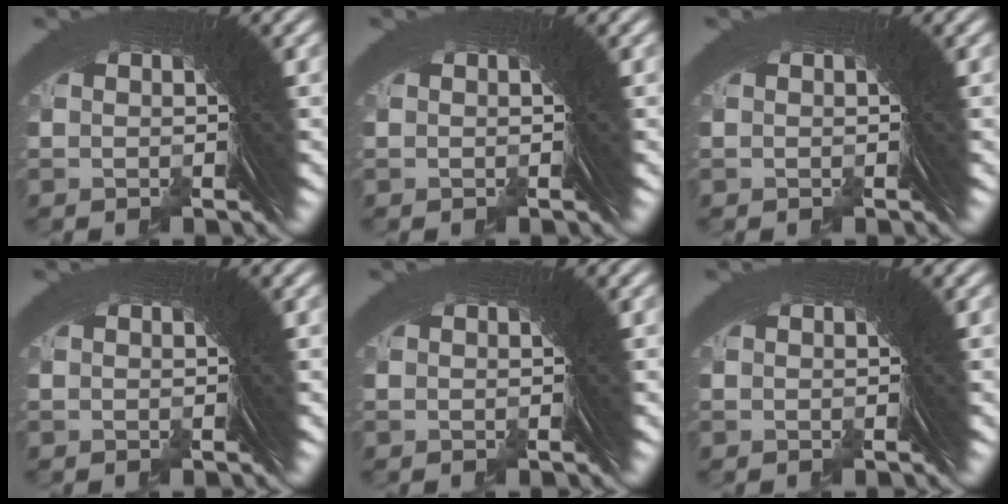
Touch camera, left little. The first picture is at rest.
{"total": 0.0}
{"total": 0.0}
{"total": 0.0}
{"total": 0.0}
{"total": 0.0}